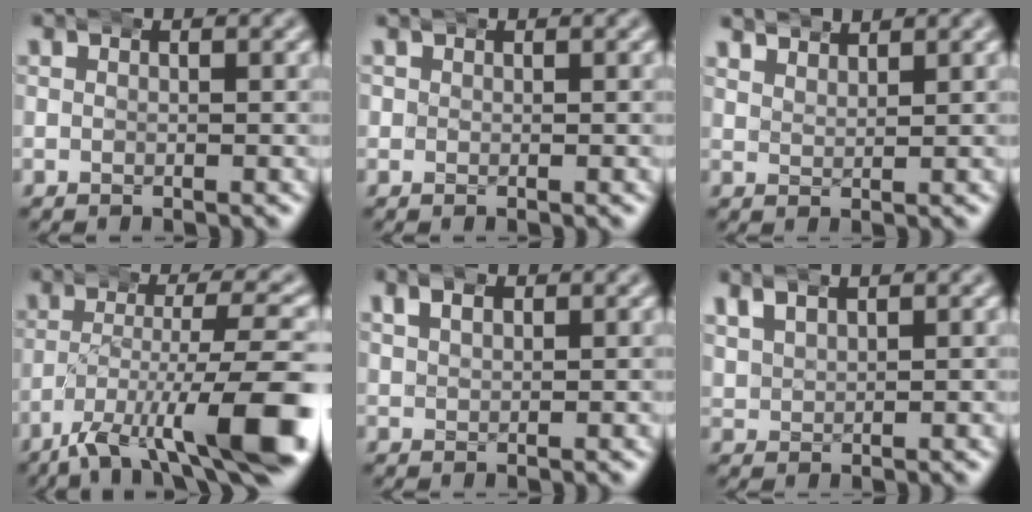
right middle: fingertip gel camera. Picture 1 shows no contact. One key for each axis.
{"total": 0.6, "fx": 0.2, "fy": 0.5, "fz": -0.1, "tx": -0.001, "ty": -0.001, "tz": 0.005}
{"total": 2.1, "fx": 2.1, "fy": 0.3, "fz": 0.0, "tx": -0.009, "ty": -0.001, "tz": 0.040}
{"total": 9.9, "fx": -4.9, "fy": 2.7, "fz": 8.2, "tx": -0.126, "ty": -0.014, "tz": -0.072}
{"total": 1.5, "fx": 0.8, "fy": 1.0, "fz": 0.8, "tx": -0.013, "ty": 0.003, "tz": 0.017}
{"total": 2.6, "fx": 1.5, "fy": 1.8, "fz": 1.0, "tx": -0.026, "ty": 0.000, "tz": 0.032}